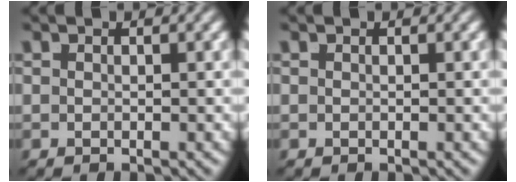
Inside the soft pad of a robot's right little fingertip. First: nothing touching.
{"total": 0.0}